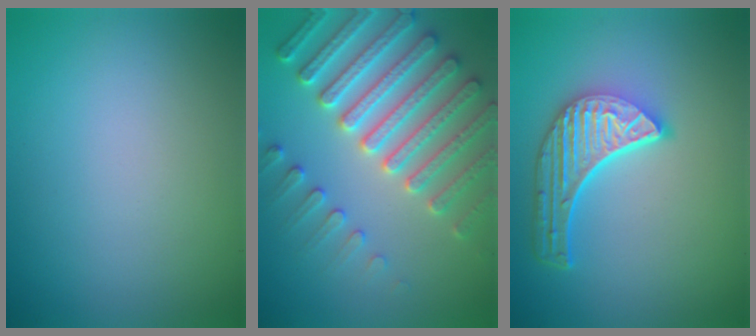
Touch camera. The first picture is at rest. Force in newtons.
{"total": 7.6, "press": 7.3, "slide": 1.9}
{"total": 5.7, "press": 4.2, "slide": 3.9}